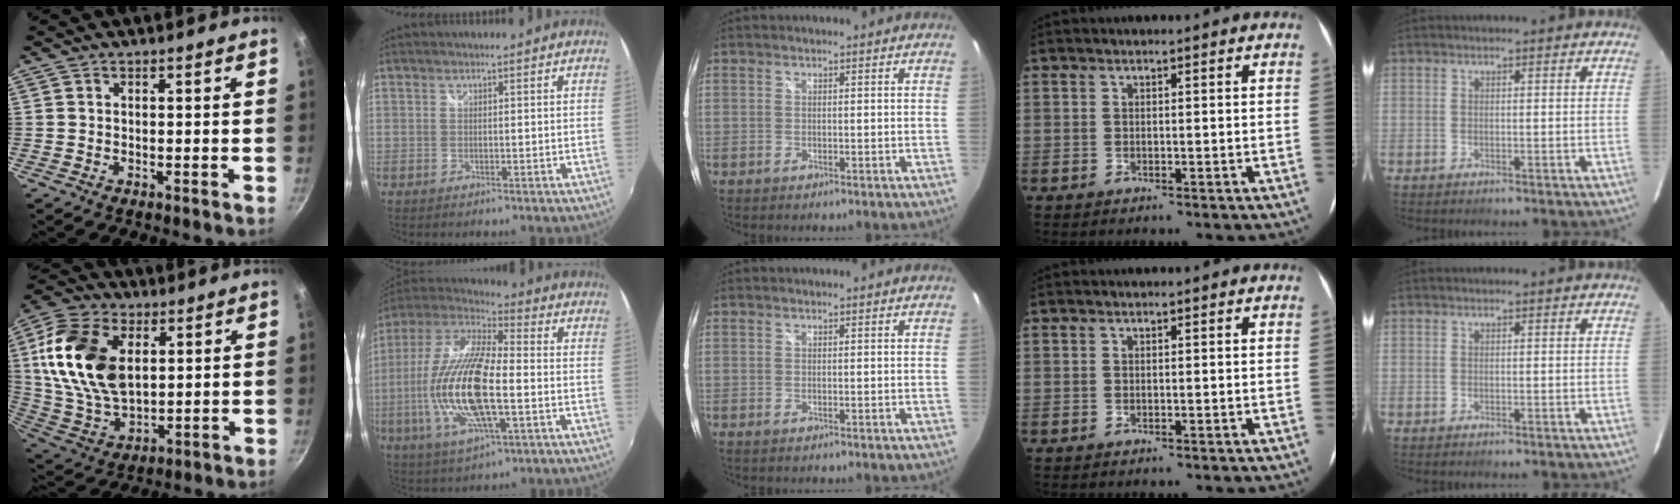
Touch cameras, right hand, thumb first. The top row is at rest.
{"thumb": {"total": 19.4, "force": [4.5, 12.2, 14.4], "torque": [-0.260, -0.006, 0.092]}, "index": {"total": 21.0, "force": [-3.8, 6.7, 19.5], "torque": [-0.397, -0.013, -0.077]}}